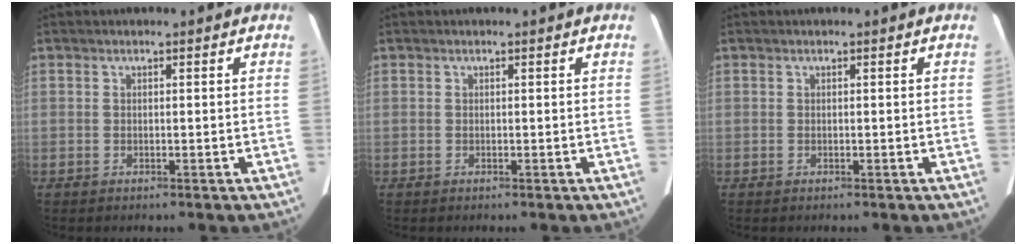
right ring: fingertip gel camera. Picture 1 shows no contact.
{"total": 0.0}
{"total": 0.0}